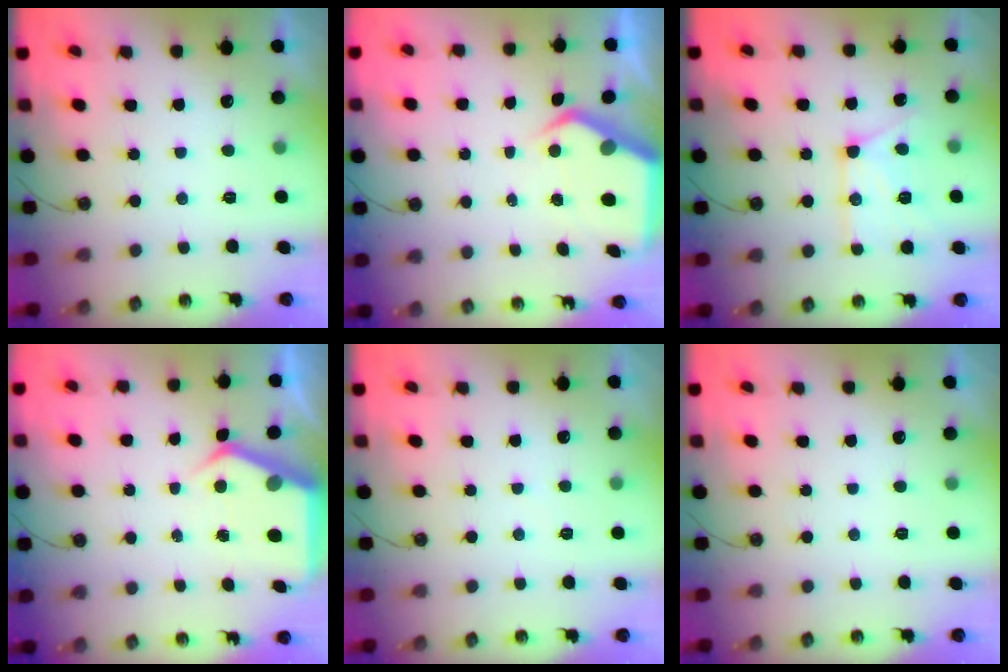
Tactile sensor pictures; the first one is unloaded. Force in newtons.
{"total": 7.0, "press": 6.9, "slide": 0.8}
{"total": 12.2, "press": 12.2, "slide": 0.4}
{"total": 6.0, "press": 6.0, "slide": 0.2}
{"total": 1.8, "press": 1.7, "slide": 0.3}
{"total": 0.0}